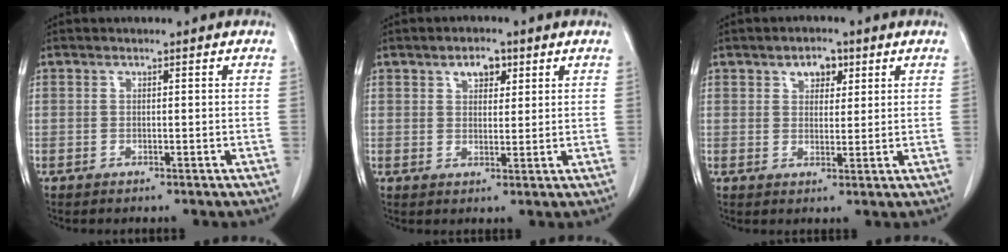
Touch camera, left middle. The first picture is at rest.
{"total": 3.5, "force": [1.9, 1.9, 2.2], "torque": [-0.034, 0.005, 0.032]}
{"total": 3.6, "force": [1.9, 2.1, 2.2], "torque": [-0.030, 0.006, 0.031]}